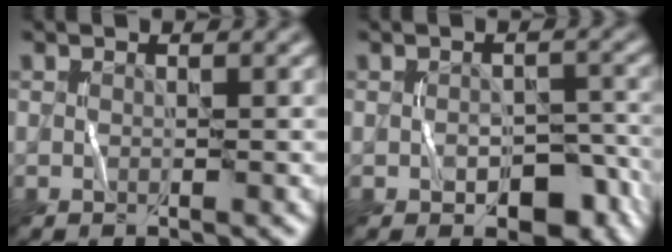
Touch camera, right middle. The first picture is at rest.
{"total": 4.6, "force": [-2.2, 3.0, 2.8], "torque": [-0.037, 0.000, -0.027]}